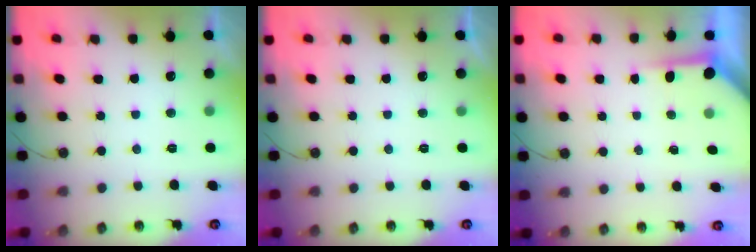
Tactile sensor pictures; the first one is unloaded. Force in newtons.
{"total": 0.0}
{"total": 3.8, "press": 3.7, "slide": 0.4}